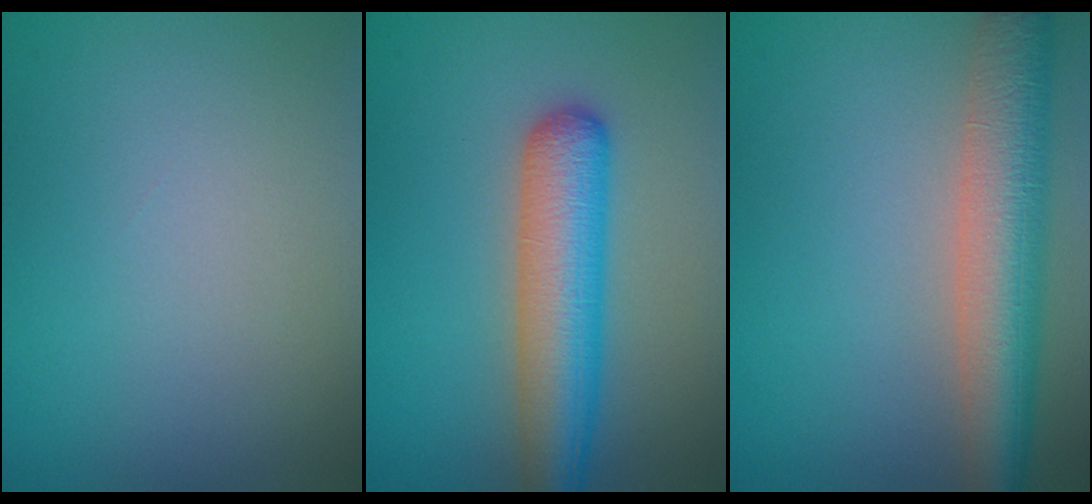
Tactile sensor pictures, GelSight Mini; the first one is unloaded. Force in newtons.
{"total": 6.2, "press": 6.2, "slide": 0.3}
{"total": 7.5, "press": 7.5, "slide": 0.4}